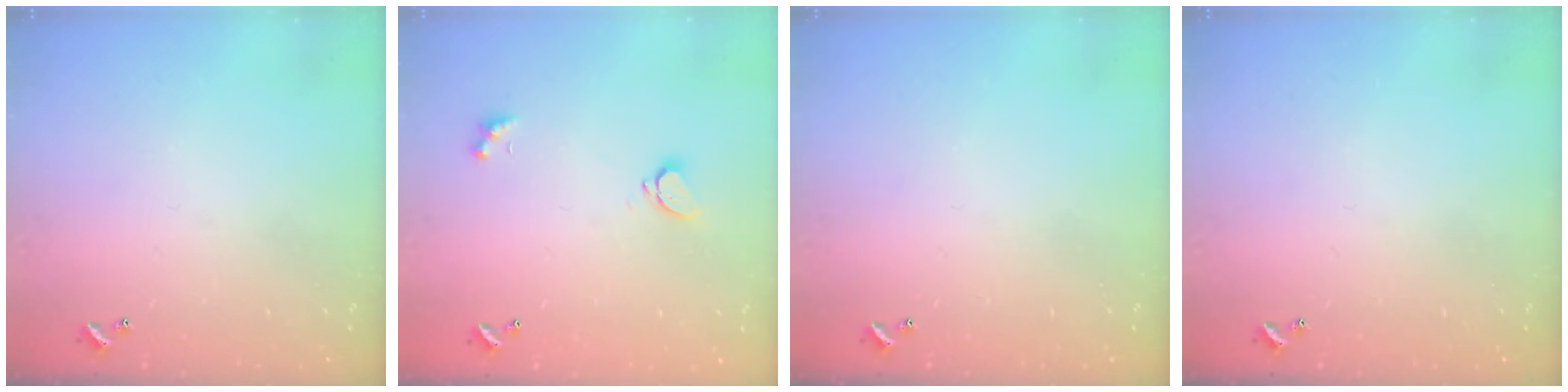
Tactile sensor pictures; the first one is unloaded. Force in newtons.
{"total": 1.6, "press": 1.6, "slide": 0.5}
{"total": 0.0}
{"total": 0.0}